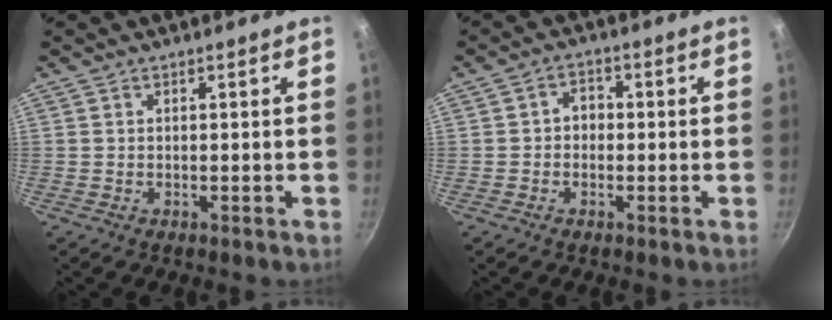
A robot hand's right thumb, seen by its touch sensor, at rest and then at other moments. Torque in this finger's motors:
{"motor_torque": [-0.27, 0.27, -0.04, 0.12, -0.01]}